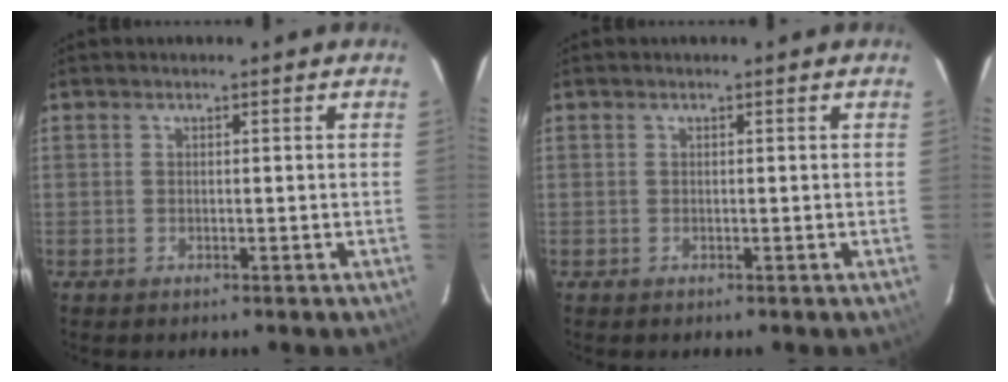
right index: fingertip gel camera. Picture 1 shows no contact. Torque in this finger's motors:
{"motor_torque": [0.00, 0.00, 0.00, 0.00]}